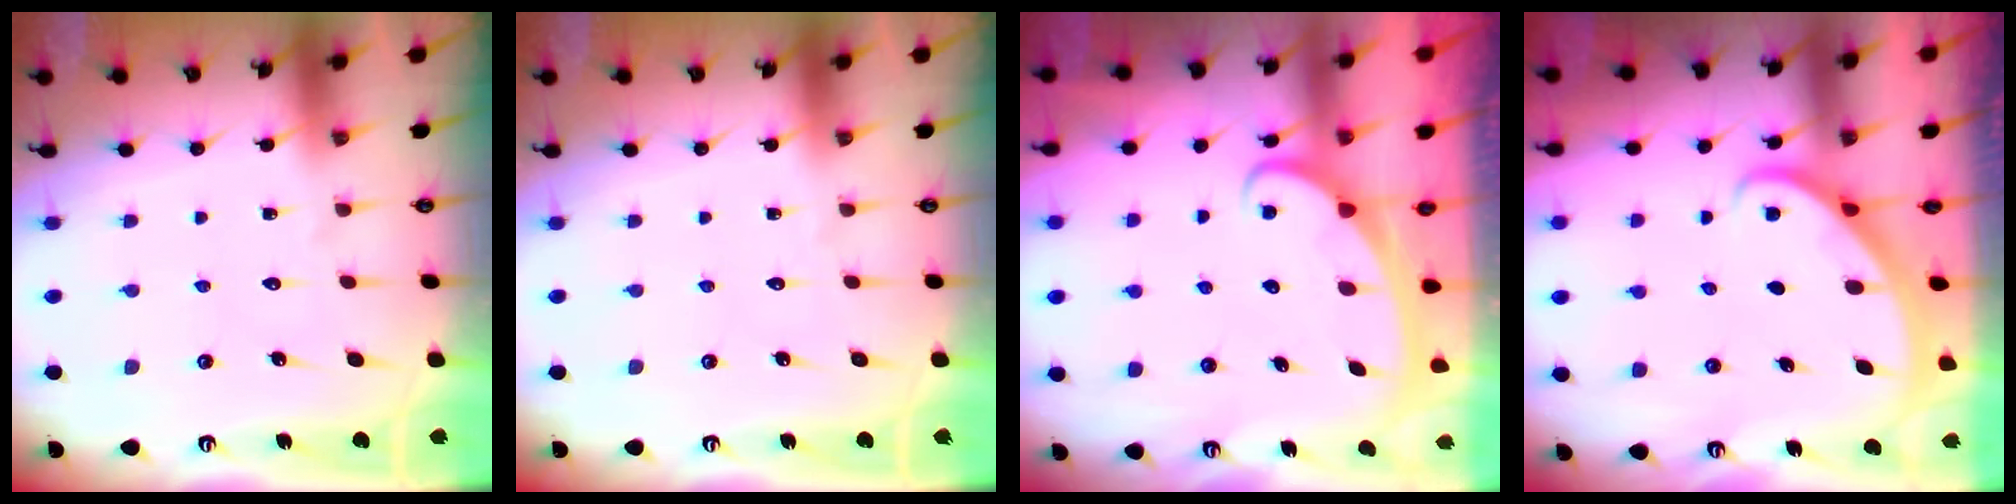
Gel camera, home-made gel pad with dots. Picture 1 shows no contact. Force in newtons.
{"total": 0.0}
{"total": 2.4, "press": 2.4, "slide": 0.3}
{"total": 2.3, "press": 2.3, "slide": 0.2}